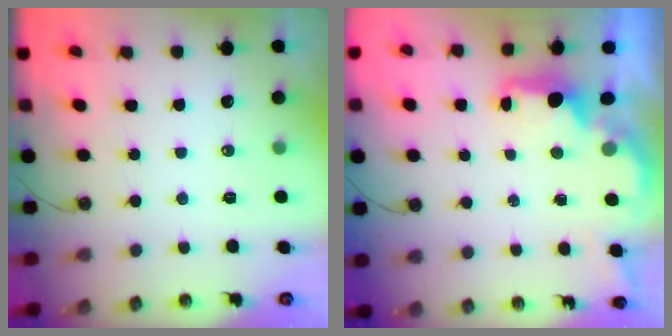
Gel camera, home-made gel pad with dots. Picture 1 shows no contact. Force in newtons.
{"total": 1.8, "press": 1.7, "slide": 0.6}